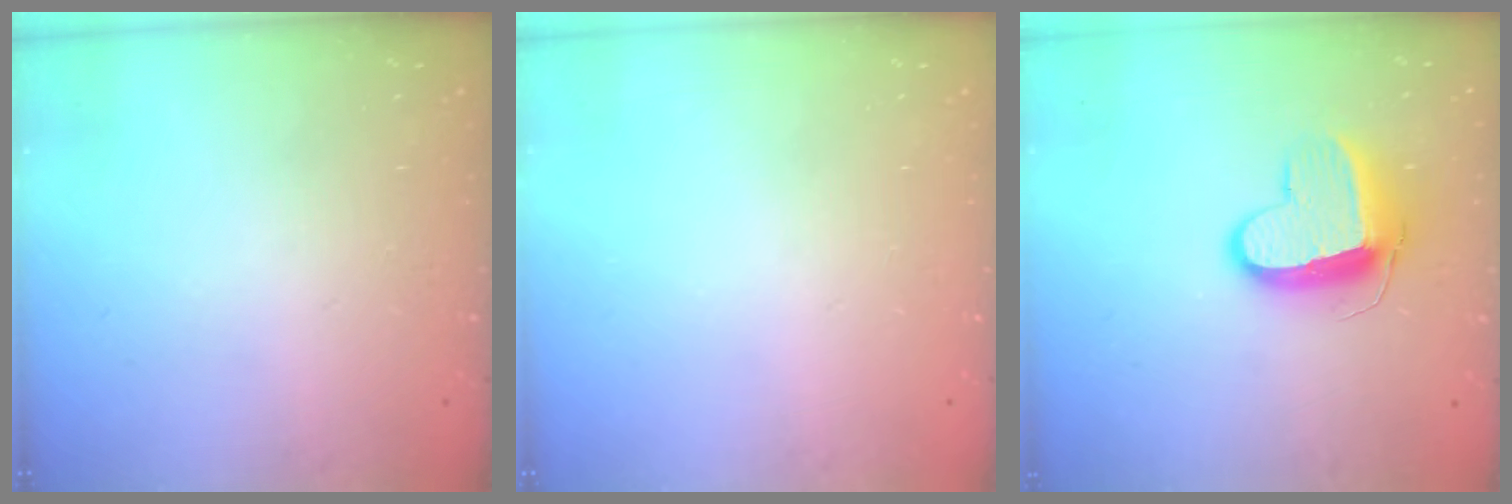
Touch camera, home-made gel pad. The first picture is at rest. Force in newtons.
{"total": 0.0}
{"total": 11.3, "press": 11.3, "slide": 1.1}